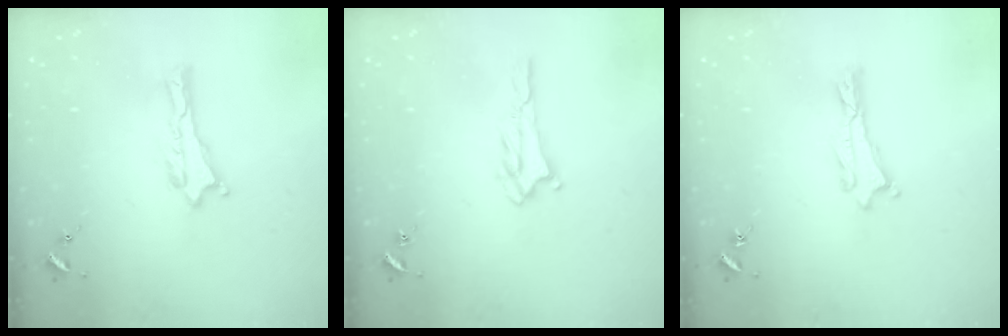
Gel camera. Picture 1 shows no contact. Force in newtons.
{"total": 2.3, "press": 2.2, "slide": 0.4}
{"total": 0.0}